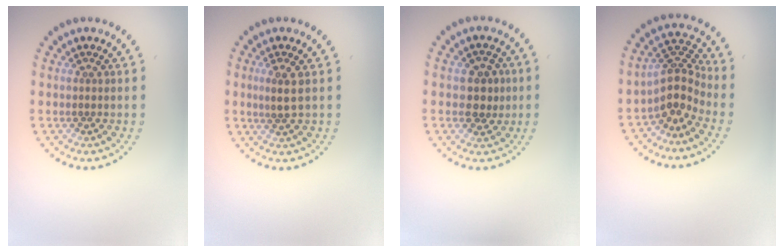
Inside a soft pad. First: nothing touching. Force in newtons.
{"total": 1.8, "press": 1.6, "slide": 0.9}
{"total": 2.6, "press": 2.5, "slide": 0.7}
{"total": 3.7, "press": 2.7, "slide": 2.6}